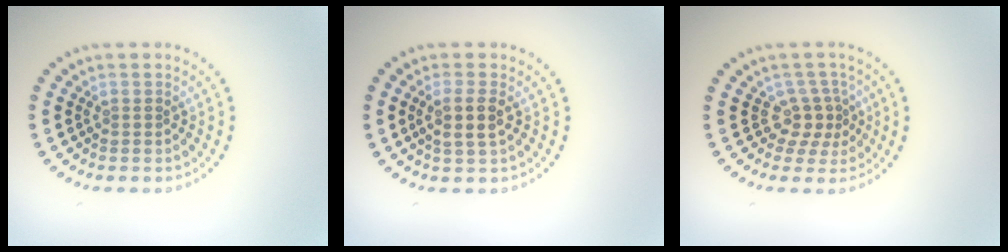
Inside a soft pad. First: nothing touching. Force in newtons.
{"total": 2.4, "press": 2.1, "slide": 1.0}
{"total": 2.4, "press": 1.7, "slide": 1.8}